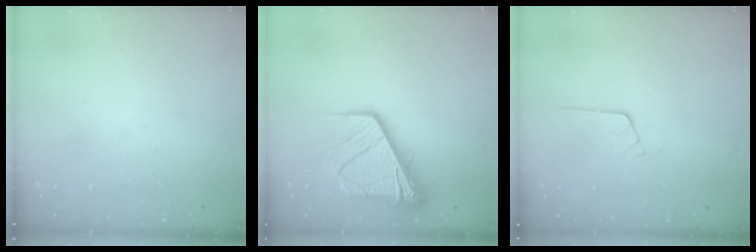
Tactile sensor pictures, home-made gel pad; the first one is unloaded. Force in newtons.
{"total": 15.9, "press": 15.7, "slide": 1.8}
{"total": 2.4, "press": 2.4, "slide": 0.2}